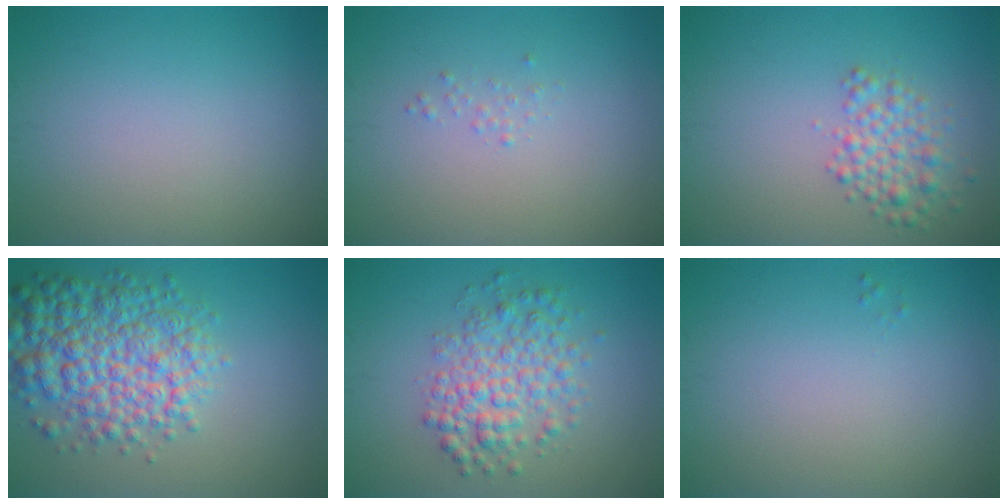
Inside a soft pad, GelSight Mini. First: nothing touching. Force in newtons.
{"total": 0.5, "press": 0.5, "slide": 0.0}
{"total": 2.9, "press": 2.9, "slide": 0.1}
{"total": 8.0, "press": 8.0, "slide": 0.2}
{"total": 4.8, "press": 4.8, "slide": 0.1}
{"total": 0.0}